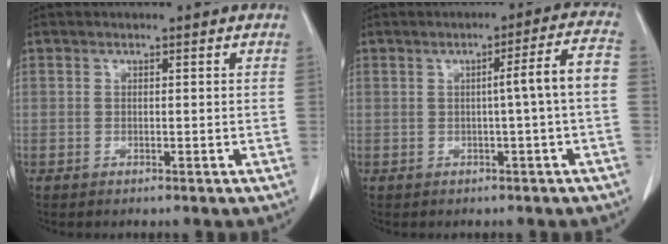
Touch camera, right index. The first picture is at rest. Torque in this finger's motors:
{"motor_torque": [0.88, -0.30, 0.21, 0.08]}